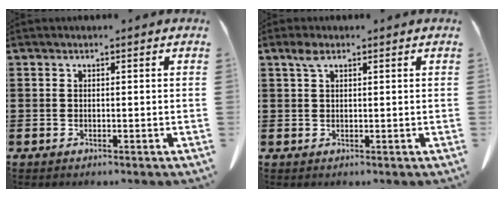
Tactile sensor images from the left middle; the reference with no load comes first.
{"total": 1.9, "force": [1.0, 0.7, 1.5], "torque": [-0.035, 0.003, 0.017]}